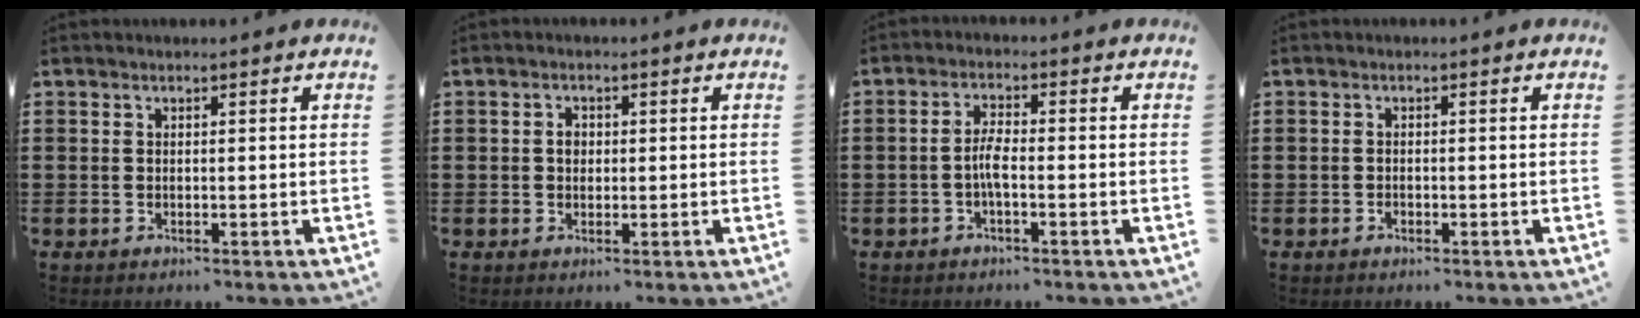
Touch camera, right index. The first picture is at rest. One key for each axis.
{"total": 1.7, "fx": 0.1, "fy": 1.2, "fz": 1.1, "tx": -0.023, "ty": 0.007, "tz": 0.001}
{"total": 3.3, "fx": -1.1, "fy": 0.7, "fz": 3.0, "tx": -0.070, "ty": -0.002, "tz": -0.025}
{"total": 0.8, "fx": -0.4, "fy": 0.6, "fz": 0.5, "tx": -0.011, "ty": -0.002, "tz": -0.007}